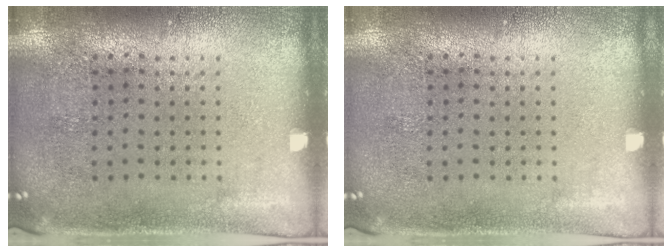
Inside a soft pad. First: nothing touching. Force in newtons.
{"total": 0.0}